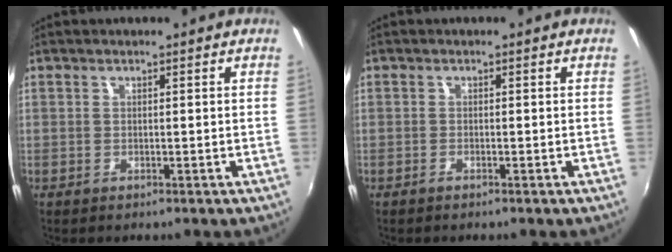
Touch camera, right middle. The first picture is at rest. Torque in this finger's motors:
{"motor_torque": [0.29, -0.13, 0.03, 0.00]}